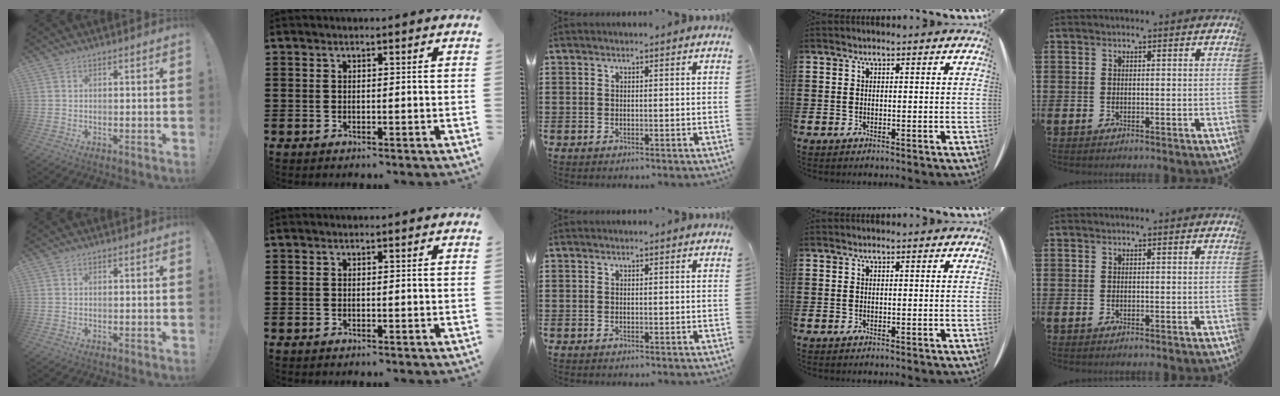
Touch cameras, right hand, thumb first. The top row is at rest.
{}